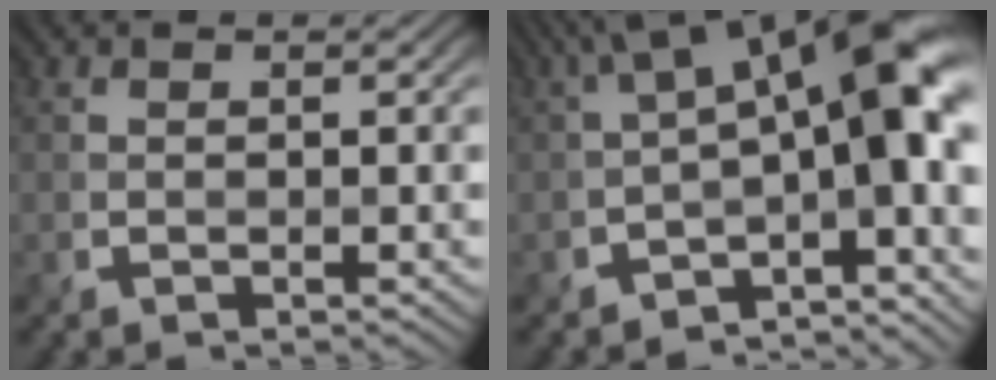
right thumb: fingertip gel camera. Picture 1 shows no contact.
{"total": 14.3, "force": [-0.3, 5.7, 13.1], "torque": [-0.175, 0.011, 0.000]}